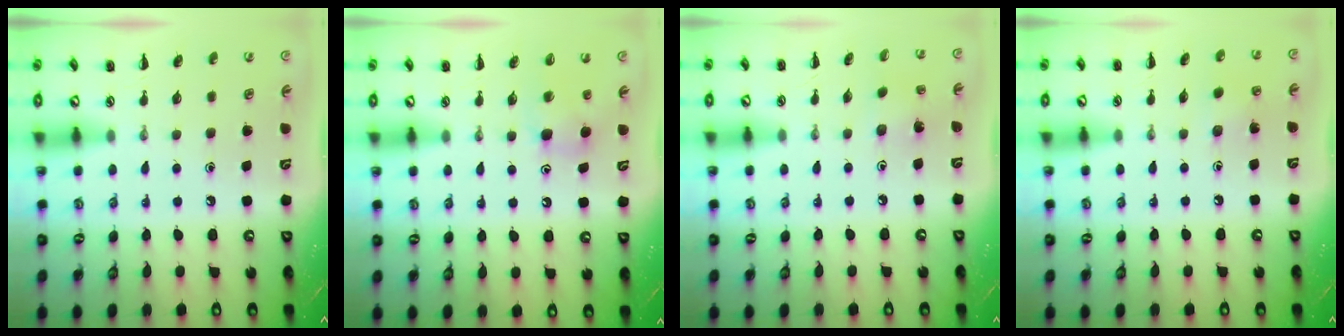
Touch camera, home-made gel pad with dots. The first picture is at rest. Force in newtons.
{"total": 5.1, "press": 5.0, "slide": 1.1}
{"total": 1.8, "press": 1.6, "slide": 0.6}
{"total": 3.5, "press": 3.3, "slide": 1.0}